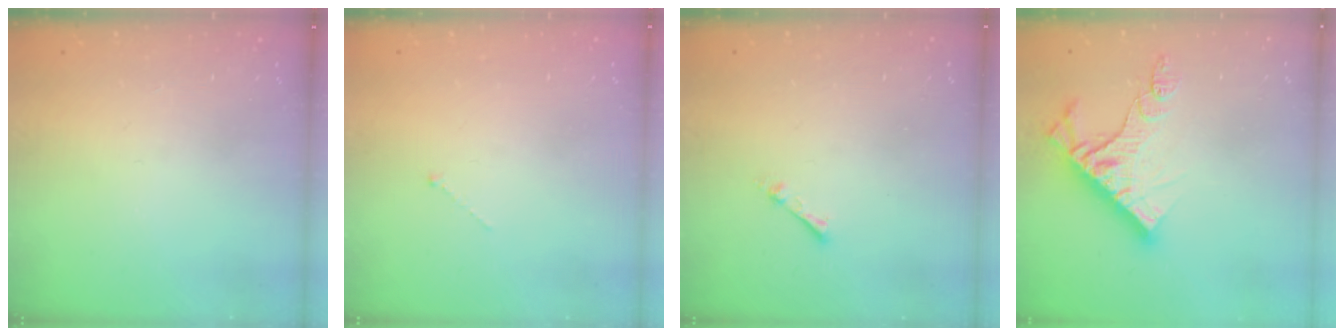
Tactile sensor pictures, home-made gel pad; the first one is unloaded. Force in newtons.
{"total": 0.0}
{"total": 1.9, "press": 1.9, "slide": 0.3}
{"total": 11.8, "press": 11.8, "slide": 1.1}